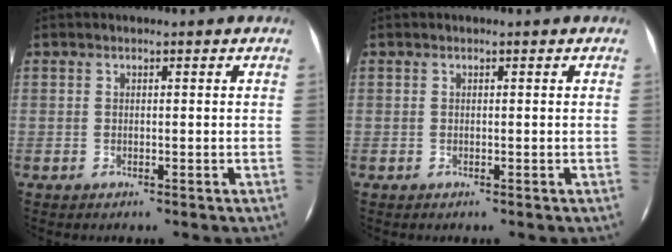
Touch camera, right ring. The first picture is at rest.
{"total": 0.0}